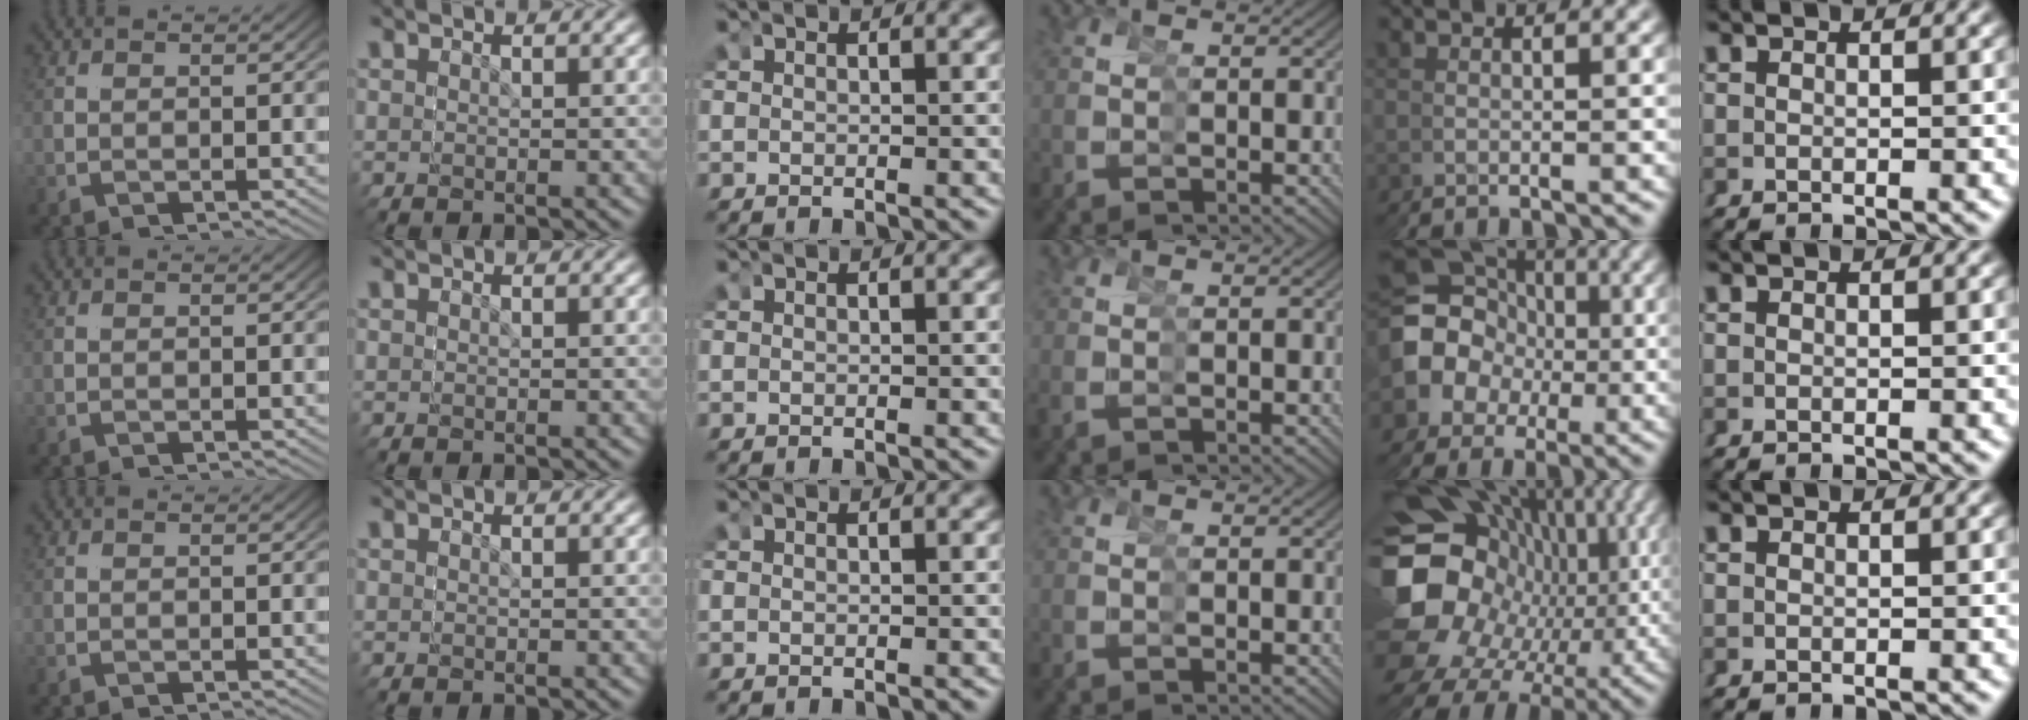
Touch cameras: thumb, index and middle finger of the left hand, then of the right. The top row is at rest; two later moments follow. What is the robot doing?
{"motion": "grasp_and_lifting", "object": "straw"}